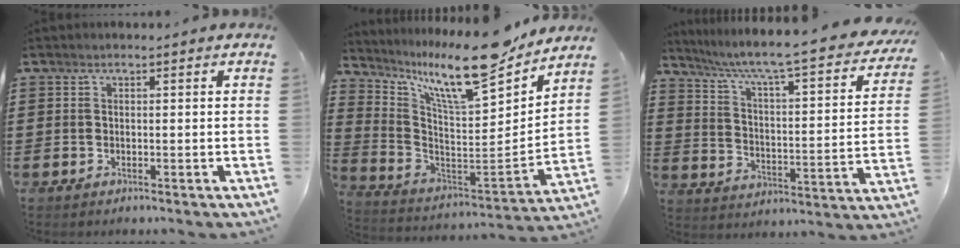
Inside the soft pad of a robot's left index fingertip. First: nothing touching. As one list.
[{"total": 13.8, "force": [11.2, 1.7, 7.8], "torque": [-0.167, -0.079, 0.186]}, {"total": 6.3, "force": [5.0, -0.2, 3.8], "torque": [-0.096, -0.047, 0.072]}]